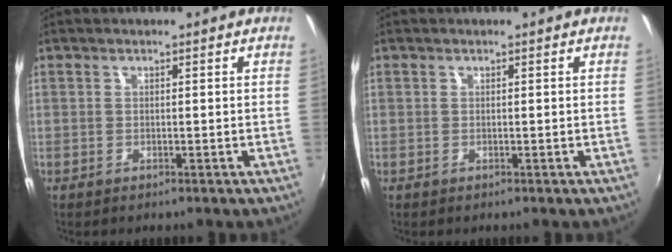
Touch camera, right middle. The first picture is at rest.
{"total": 0.0}